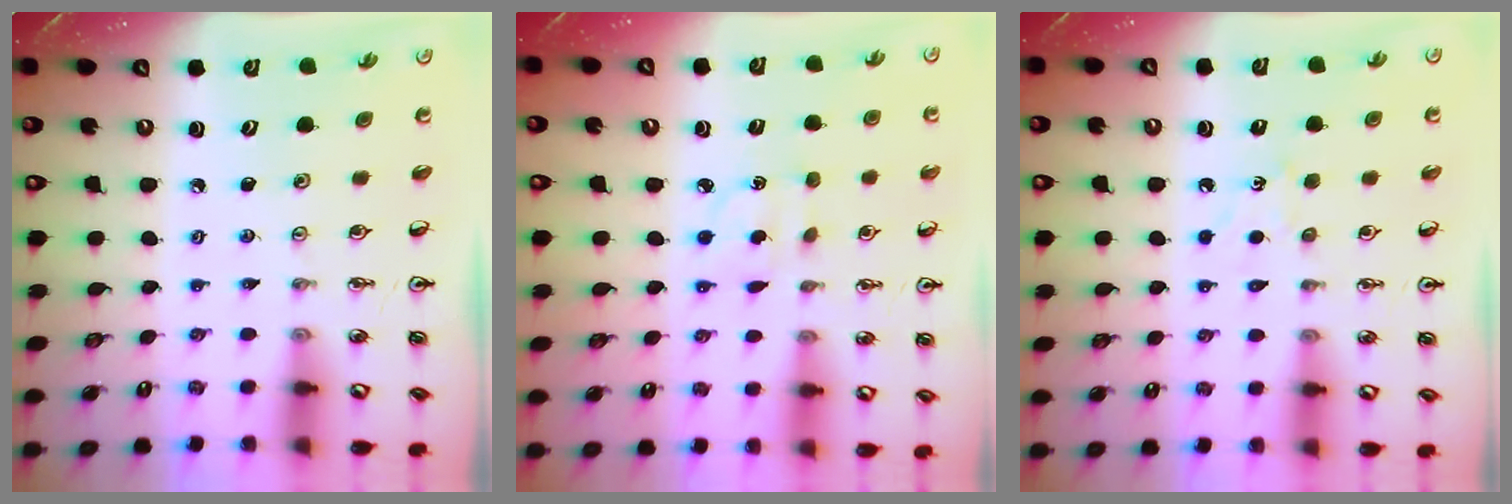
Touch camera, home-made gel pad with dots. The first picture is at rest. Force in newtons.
{"total": 3.2, "press": 3.1, "slide": 0.8}
{"total": 4.6, "press": 4.6, "slide": 0.5}